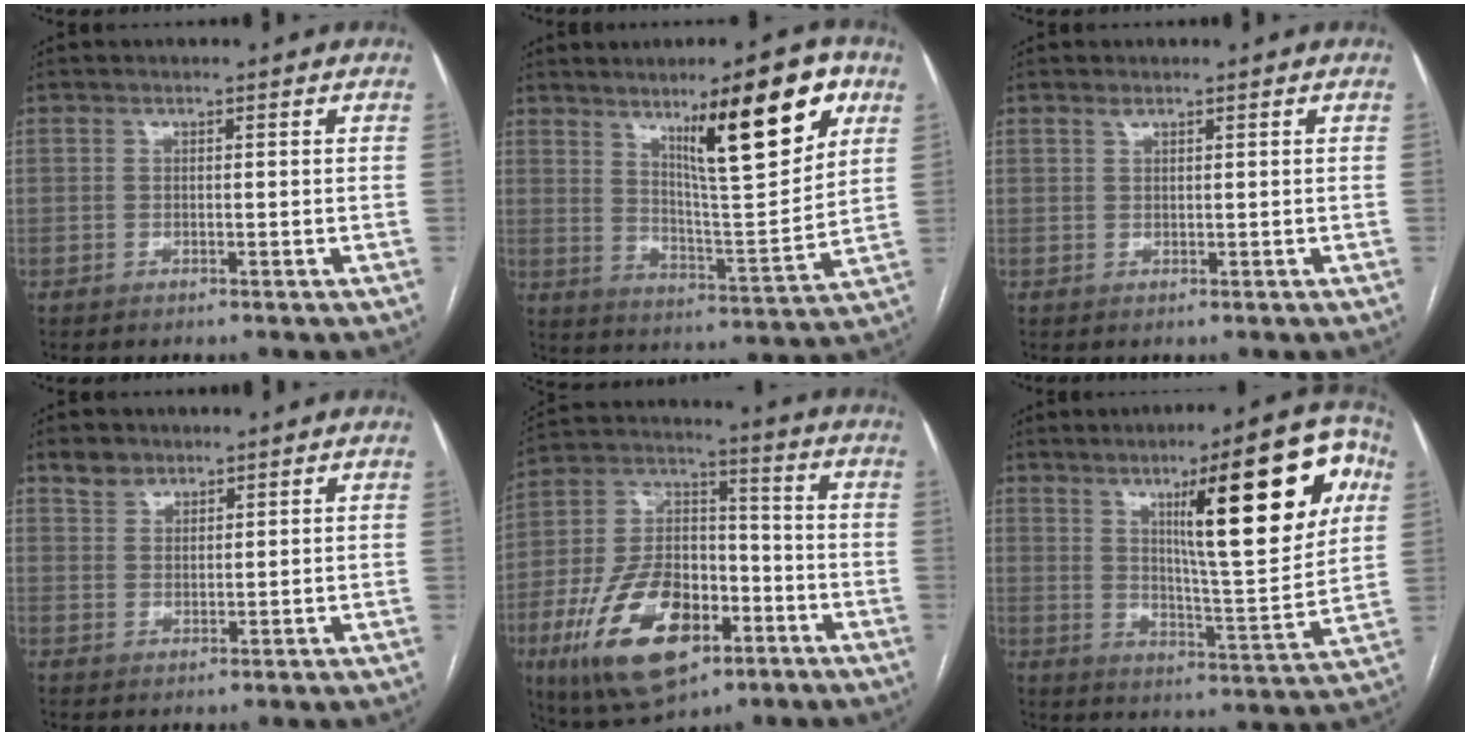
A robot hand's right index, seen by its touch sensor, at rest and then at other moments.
{"total": 16.0, "force": [8.5, 2.2, 13.4], "torque": [-0.197, -0.007, 0.135]}
{"total": 0.8, "force": [0.7, 0.3, 0.3], "torque": [-0.007, 0.001, 0.014]}
{"total": 3.1, "force": [2.5, 1.8, 0.5], "torque": [-0.010, 0.009, 0.047]}
{"total": 19.5, "force": [-8.4, 10.0, 14.4], "torque": [-0.283, 0.007, -0.138]}
{"total": 20.5, "force": [8.2, 3.1, 18.5], "torque": [-0.242, 0.005, 0.116]}